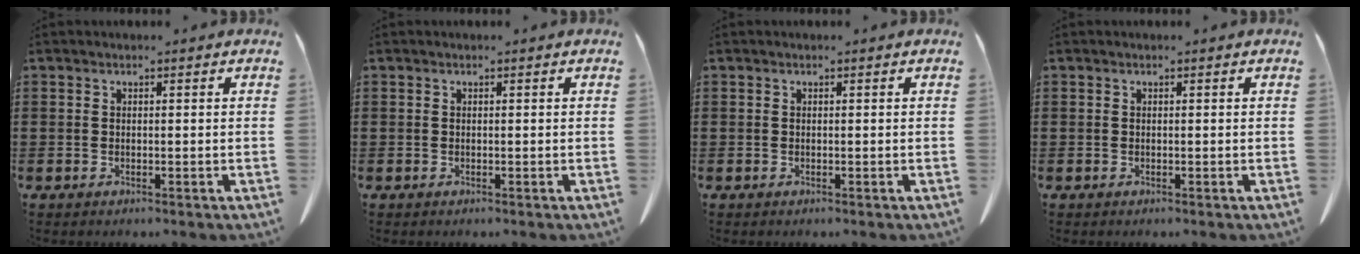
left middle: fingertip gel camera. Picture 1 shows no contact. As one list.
[{"total": 0.0}, {"total": 0.0}, {"total": 0.0}]